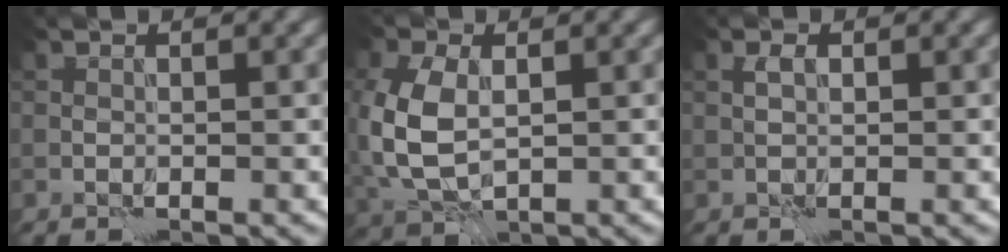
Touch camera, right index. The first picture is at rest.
{"total": 6.3, "force": [0.2, 4.1, 4.8], "torque": [-0.129, -0.003, 0.007]}
{"total": 0.9, "force": [0.4, 0.5, 0.6], "torque": [-0.010, 0.002, 0.007]}